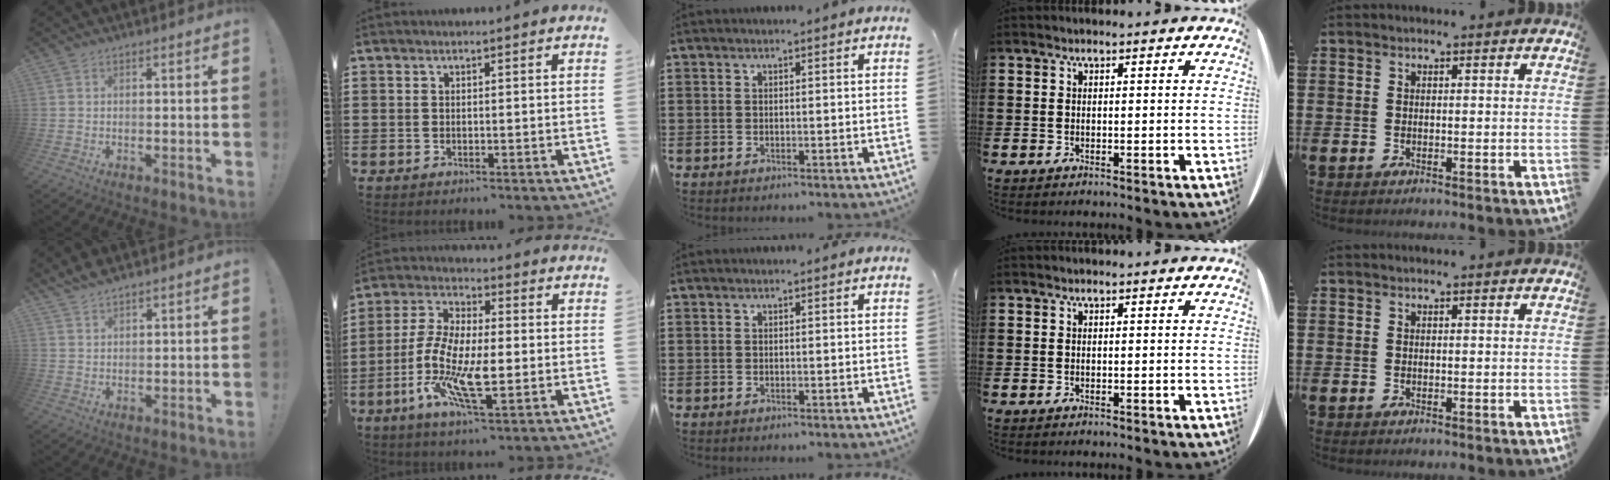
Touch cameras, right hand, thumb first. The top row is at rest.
{"thumb": {"total": 3.8, "force": [3.4, 1.1, 1.2], "torque": [-0.027, -0.018, 0.066]}, "index": {"total": 11.6, "force": [-3.1, 4.4, 10.2], "torque": [-0.232, -0.009, -0.064]}}